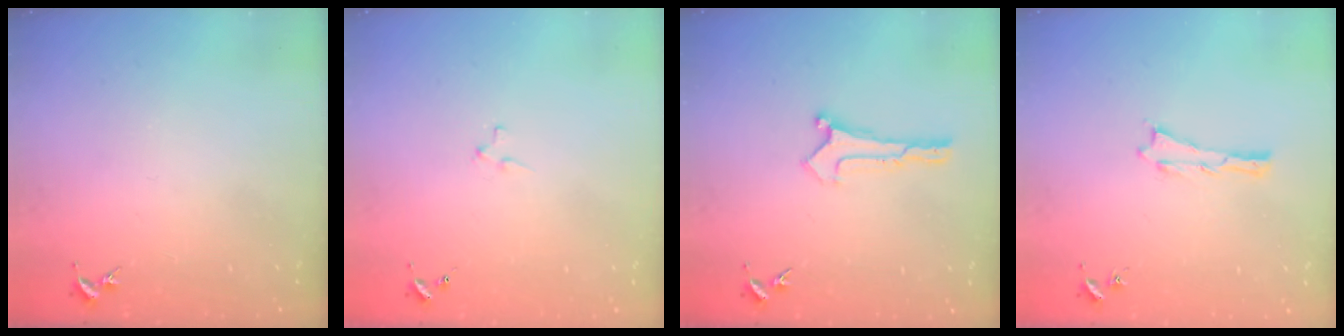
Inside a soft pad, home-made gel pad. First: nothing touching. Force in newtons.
{"total": 2.0, "press": 2.0, "slide": 0.2}
{"total": 0.0}
{"total": 0.0}